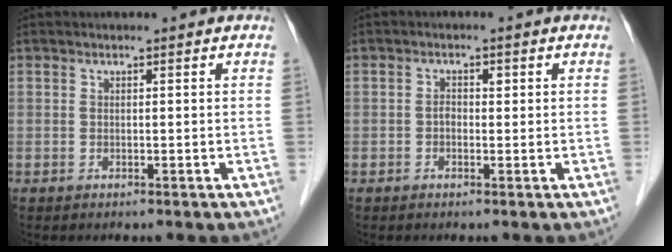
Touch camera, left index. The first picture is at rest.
{"total": 1.5, "force": [-0.3, 1.0, 1.1], "torque": [-0.020, 0.008, -0.006]}